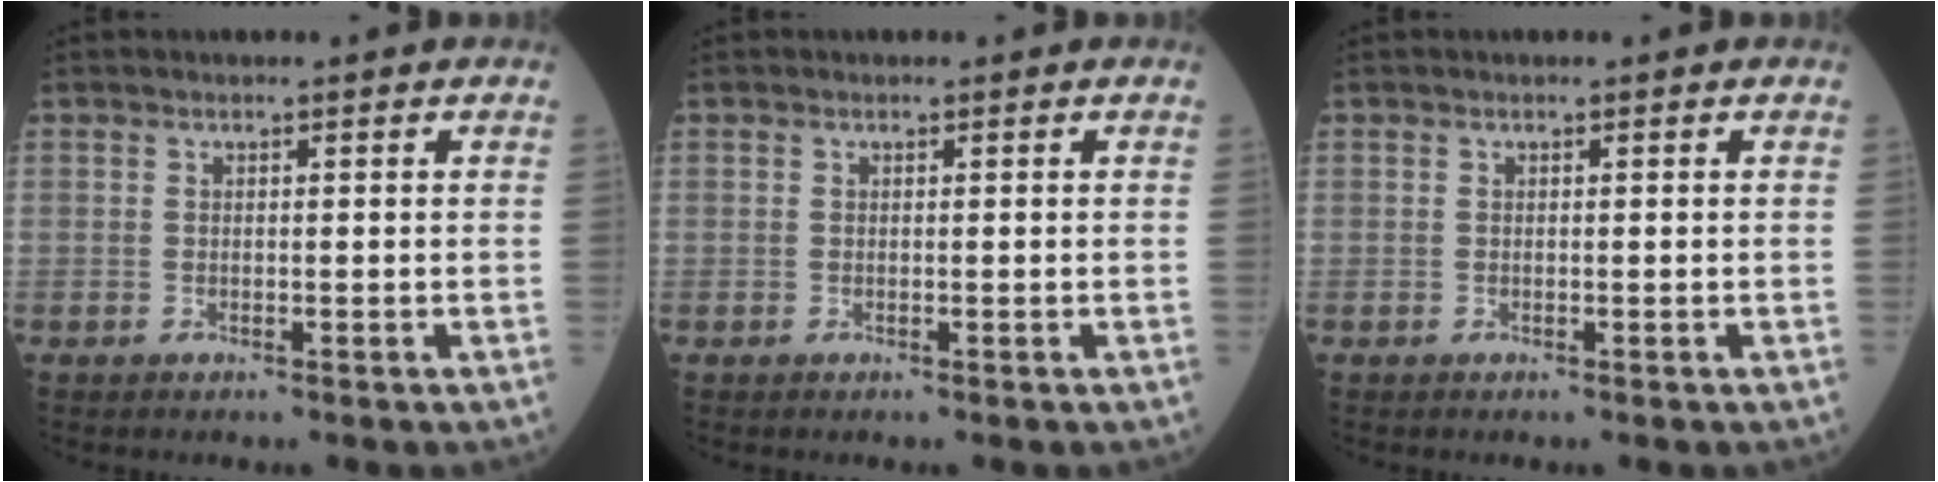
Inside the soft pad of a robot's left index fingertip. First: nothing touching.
{"total": 0.0}
{"total": 0.0}